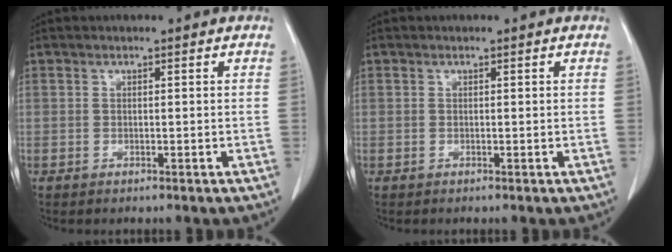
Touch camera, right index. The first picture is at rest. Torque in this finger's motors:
{"motor_torque": [-0.06, 0.03, -0.02, -0.01]}